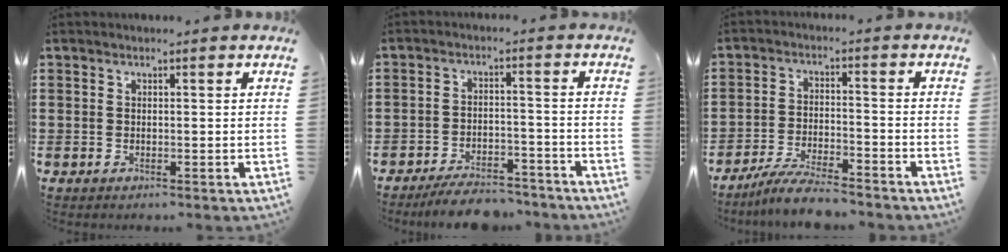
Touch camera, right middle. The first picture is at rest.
{"total": 5.8, "force": [-5.4, 1.0, 1.9], "torque": [-0.032, 0.007, -0.105]}
{"total": 6.2, "force": [-5.6, 0.5, 2.5], "torque": [-0.051, -0.002, -0.108]}